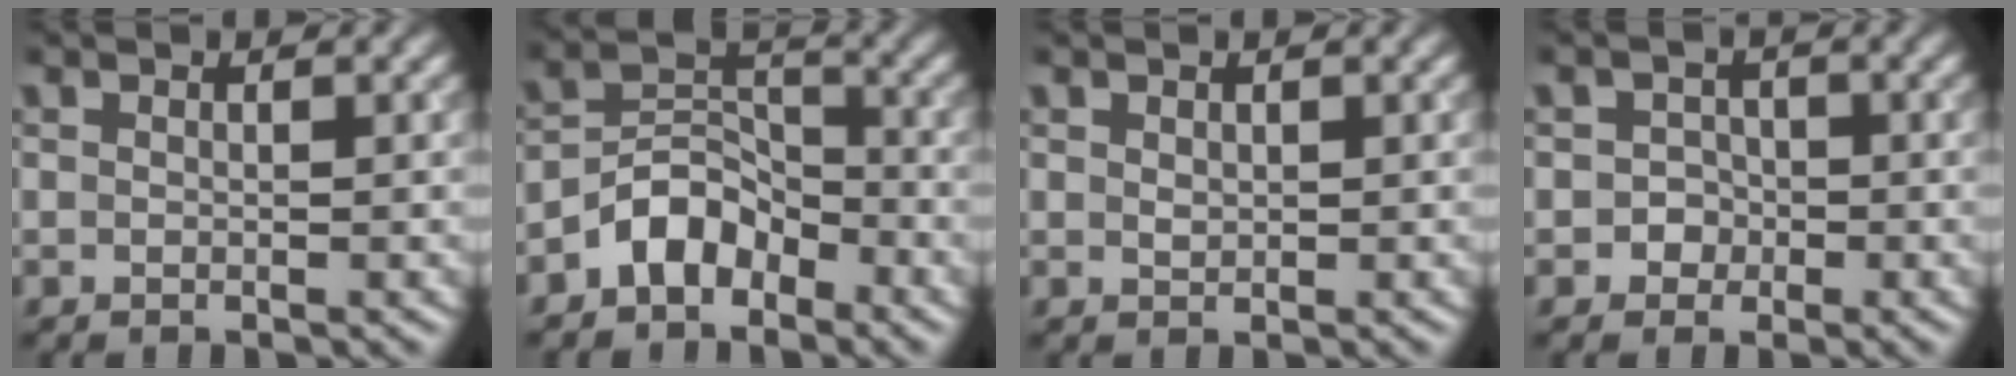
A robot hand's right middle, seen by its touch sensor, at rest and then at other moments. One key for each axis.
{"total": 4.3, "fx": -2.9, "fy": 2.6, "fz": 1.9, "tx": -0.027, "ty": 0.013, "tz": -0.063}
{"total": 0.7, "fx": 0.3, "fy": 0.5, "fz": 0.4, "tx": -0.008, "ty": -0.002, "tz": 0.008}
{"total": 1.7, "fx": -0.4, "fy": 1.6, "fz": 0.2, "tx": 0.019, "ty": 0.002, "tz": -0.014}